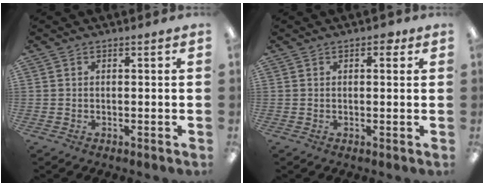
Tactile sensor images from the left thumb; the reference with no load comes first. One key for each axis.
{"total": 2.4, "fx": 1.1, "fy": 1.2, "fz": 1.7, "tx": -0.012, "ty": -0.006, "tz": 0.013}